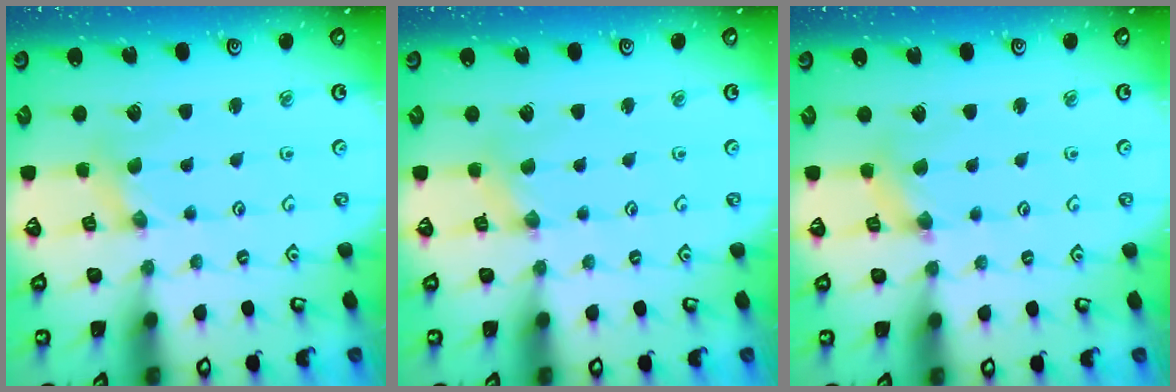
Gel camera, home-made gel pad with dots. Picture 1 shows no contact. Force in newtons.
{"total": 0.6, "press": 0.6, "slide": 0.1}
{"total": 1.9, "press": 1.9, "slide": 0.3}